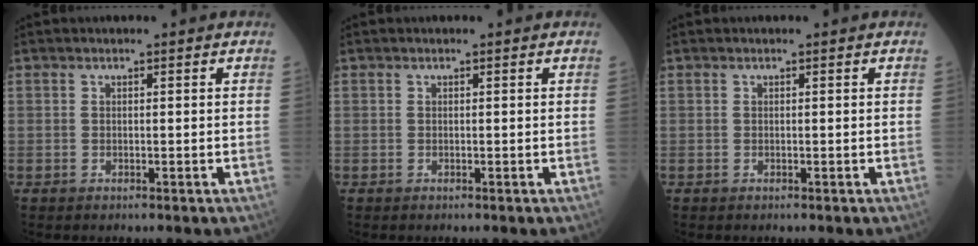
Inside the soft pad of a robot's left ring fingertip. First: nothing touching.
{"total": 0.0}
{"total": 0.0}